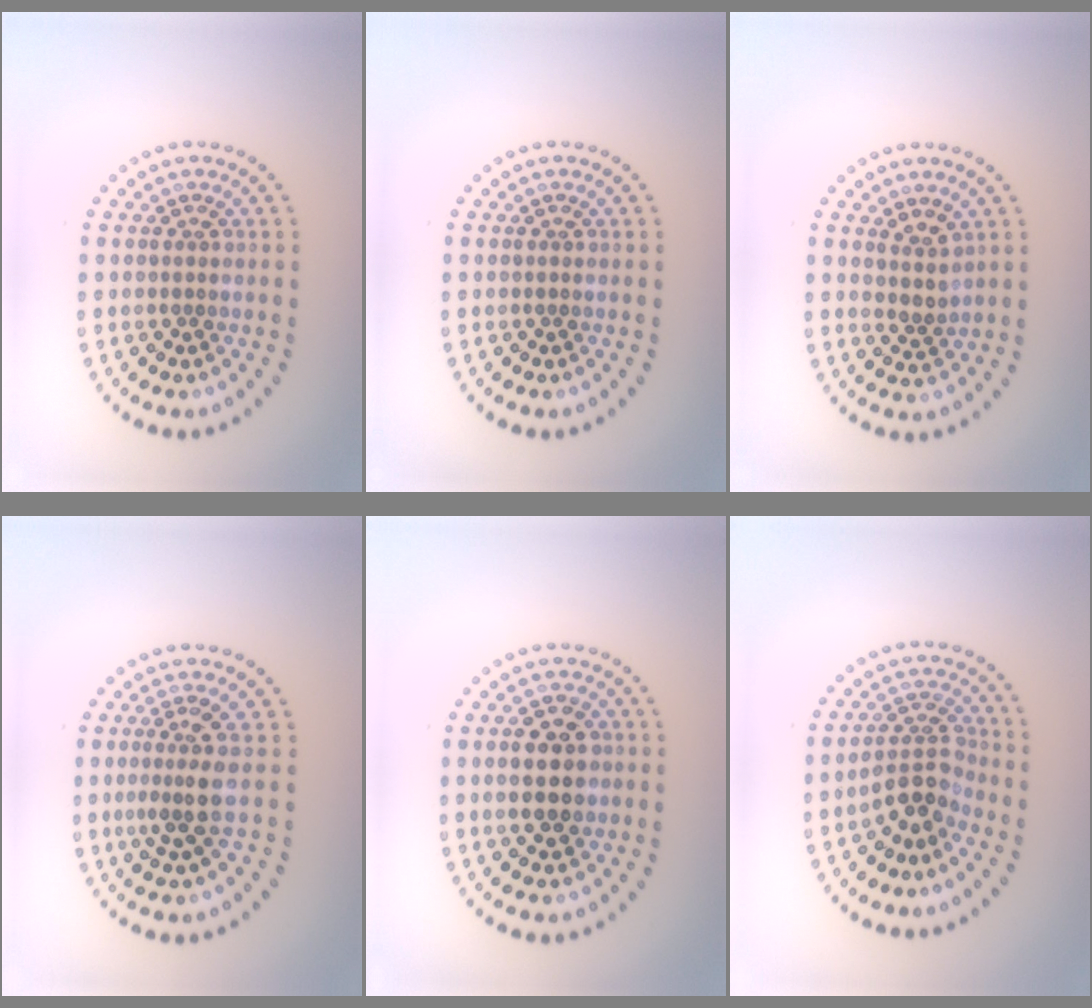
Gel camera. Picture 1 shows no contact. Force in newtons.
{"total": 0.0}
{"total": 1.8, "press": 1.4, "slide": 1.2}
{"total": 2.8, "press": 2.2, "slide": 1.8}
{"total": 4.5, "press": 4.5, "slide": 0.2}
{"total": 3.4, "press": 2.8, "slide": 1.9}